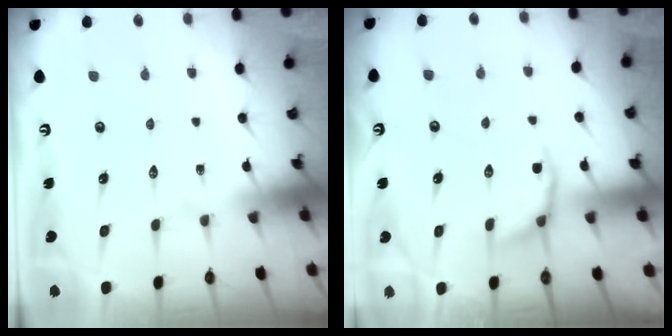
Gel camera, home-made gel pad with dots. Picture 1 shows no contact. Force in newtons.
{"total": 3.2, "press": 2.2, "slide": 2.2}